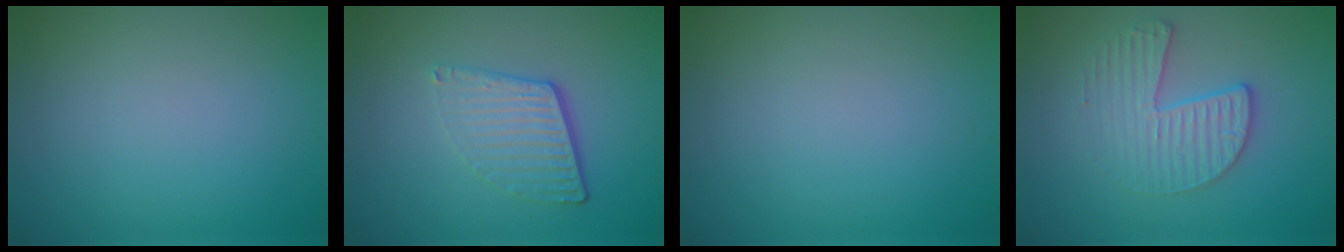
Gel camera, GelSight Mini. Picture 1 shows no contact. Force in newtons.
{"total": 4.2, "press": 2.7, "slide": 3.2}
{"total": 0.0}
{"total": 3.5, "press": 2.8, "slide": 2.0}